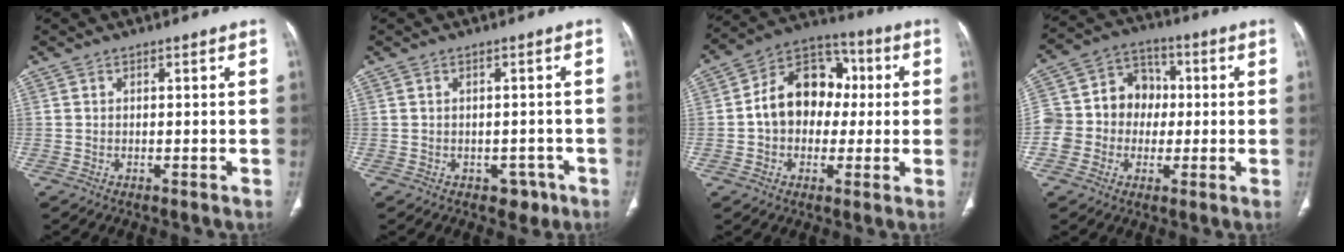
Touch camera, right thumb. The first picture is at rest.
{"total": 3.1, "force": [-1.4, 2.3, 1.4], "torque": [0.001, 0.009, -0.012]}
{"total": 14.5, "force": [0.5, 11.2, 9.2], "torque": [-0.111, 0.036, -0.002]}
{"total": 13.0, "force": [-0.7, 11.6, 6.0], "torque": [-0.079, 0.040, -0.017]}